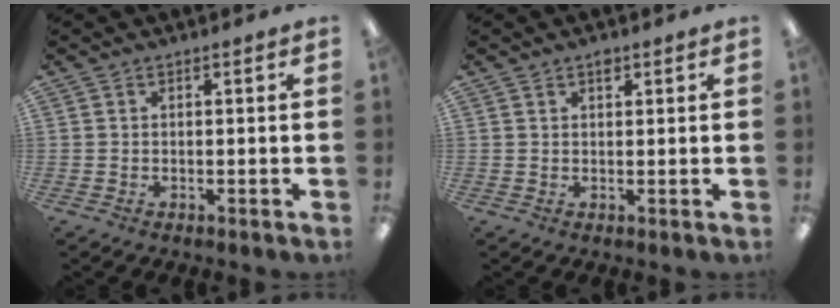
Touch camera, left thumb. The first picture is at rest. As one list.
[{"total": 1.6, "force": [1.2, 0.8, 0.7], "torque": [0.002, -0.005, 0.018]}]